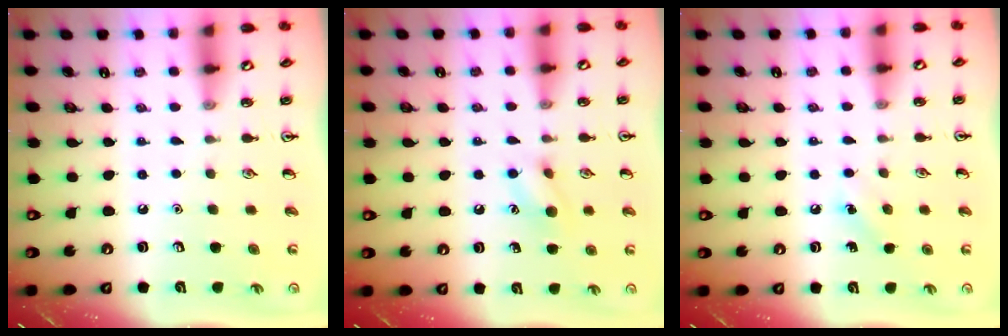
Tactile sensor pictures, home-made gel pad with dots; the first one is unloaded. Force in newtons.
{"total": 7.9, "press": 7.8, "slide": 0.8}
{"total": 5.4, "press": 5.2, "slide": 1.5}